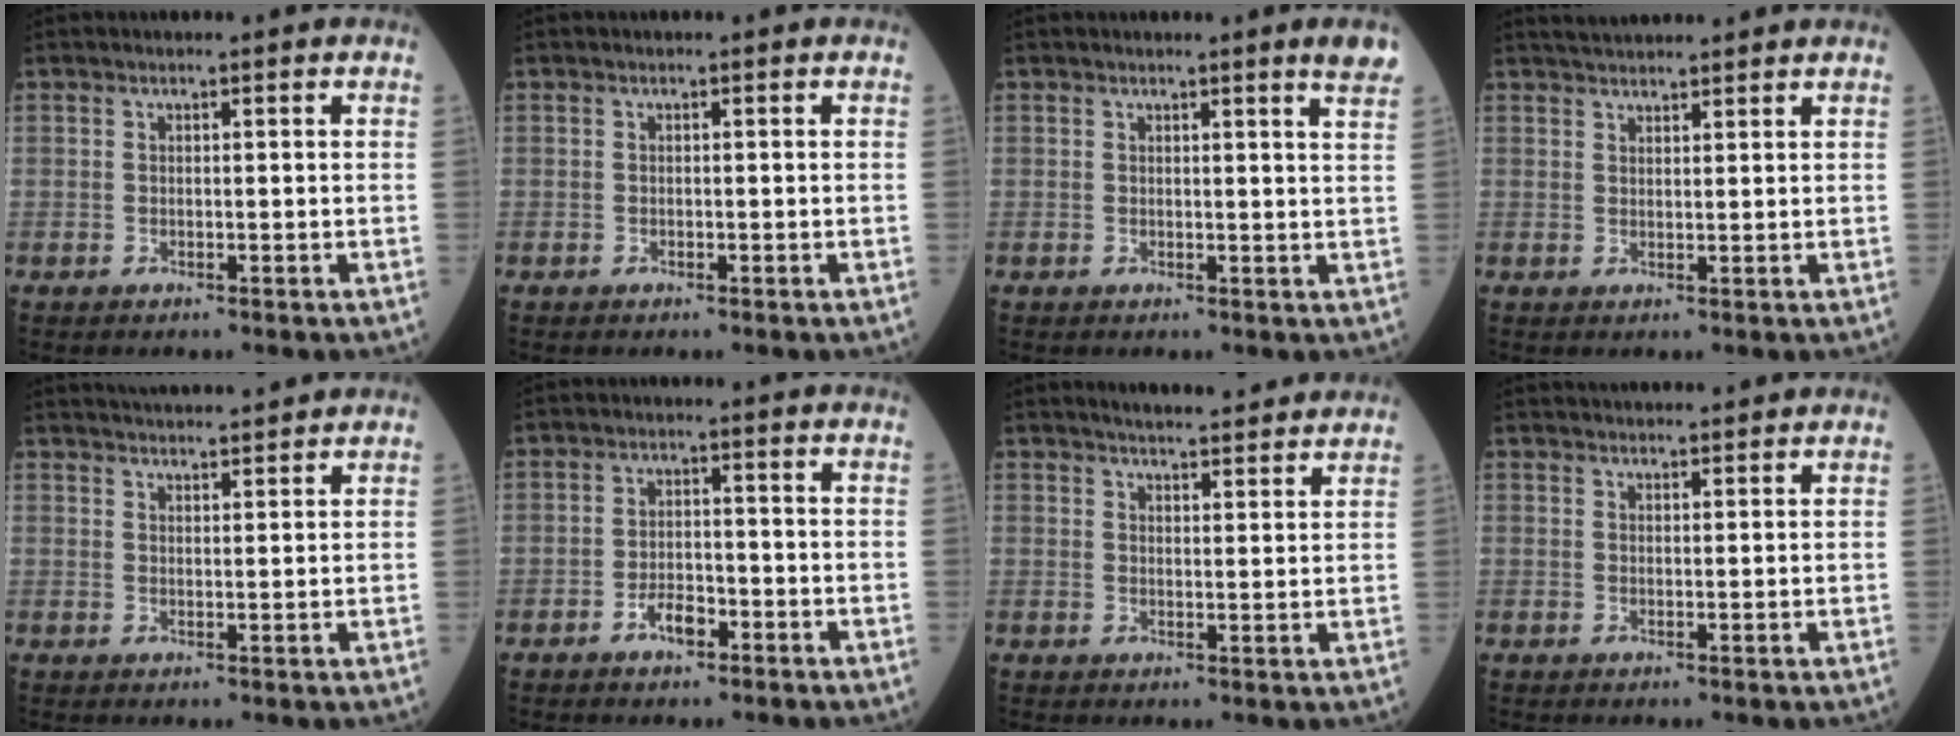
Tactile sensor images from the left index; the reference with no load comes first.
{"total": 0.0}
{"total": 3.3, "force": [2.5, -0.5, 2.0], "torque": [-0.024, -0.014, 0.019]}
{"total": 5.3, "force": [5.0, 0.4, 1.6], "torque": [-0.028, 0.035, 0.080]}
{"total": 9.3, "force": [8.9, 0.4, 2.8], "torque": [-0.047, 0.024, 0.127]}
{"total": 3.7, "force": [-2.2, 1.6, 2.5], "torque": [-0.047, 0.005, -0.040]}
{"total": 10.4, "force": [9.6, 1.3, 3.7], "torque": [-0.052, 0.012, 0.120]}
{"total": 7.2, "force": [6.8, 0.9, 2.1], "torque": [-0.027, 0.030, 0.088]}